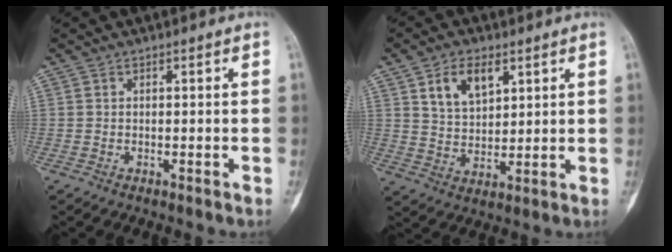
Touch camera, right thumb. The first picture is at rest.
{"total": 8.3, "force": [4.1, 4.9, 5.4], "torque": [-0.077, -0.021, 0.079]}